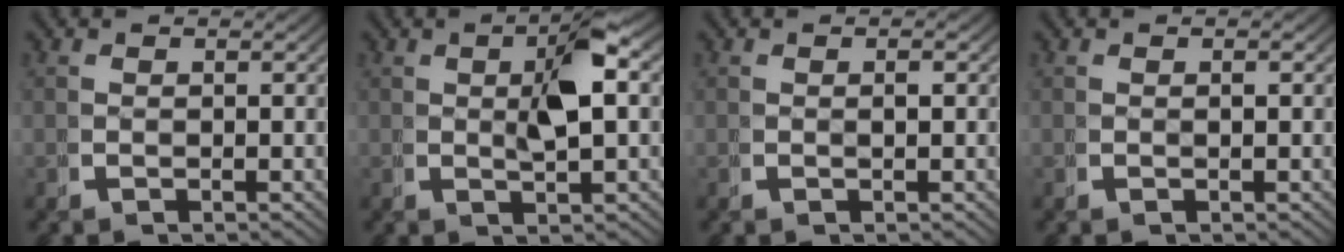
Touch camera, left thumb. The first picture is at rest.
{"total": 4.6, "force": [1.1, 1.2, 4.3], "torque": [-0.070, 0.010, 0.016]}
{"total": 0.6, "force": [0.1, 0.2, 0.5], "torque": [-0.005, 0.006, -0.001]}
{"total": 0.0}